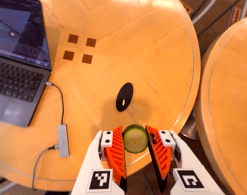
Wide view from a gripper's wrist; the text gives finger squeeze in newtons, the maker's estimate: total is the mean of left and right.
{"total": 8.1, "left": 8.1, "right": 8.1}